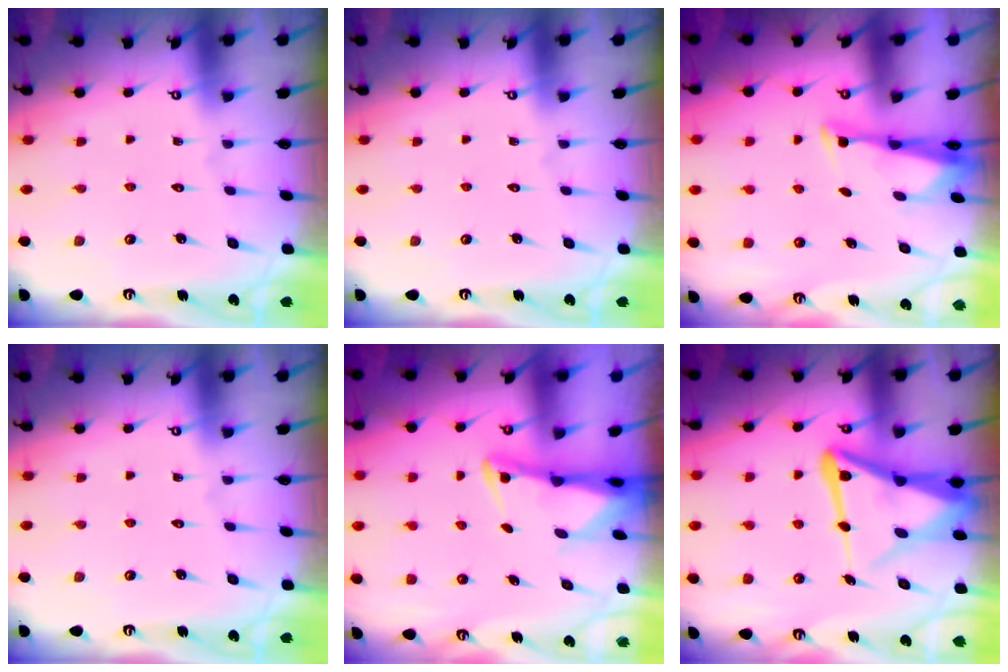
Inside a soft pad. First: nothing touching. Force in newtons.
{"total": 0.0}
{"total": 3.0, "press": 2.9, "slide": 0.8}
{"total": 0.0}
{"total": 2.5, "press": 2.4, "slide": 0.5}
{"total": 15.8, "press": 15.6, "slide": 1.8}